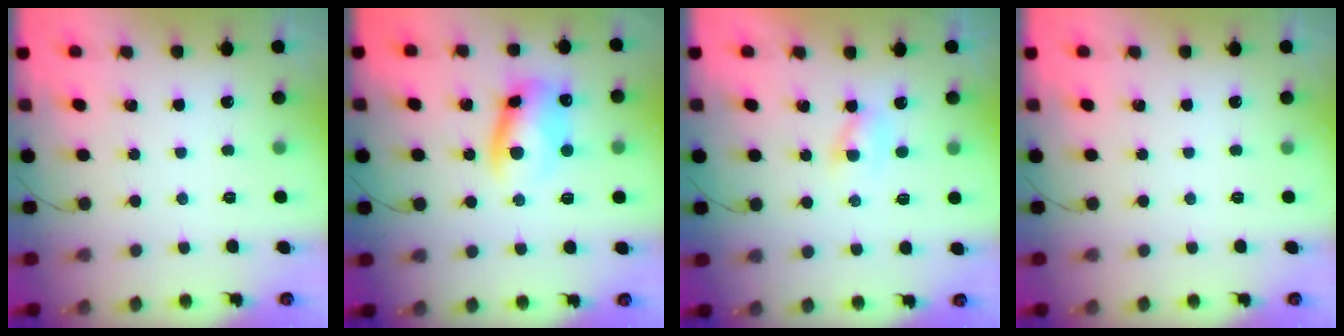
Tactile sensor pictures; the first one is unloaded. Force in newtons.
{"total": 9.4, "press": 9.3, "slide": 1.5}
{"total": 2.0, "press": 1.8, "slide": 0.9}
{"total": 0.0}